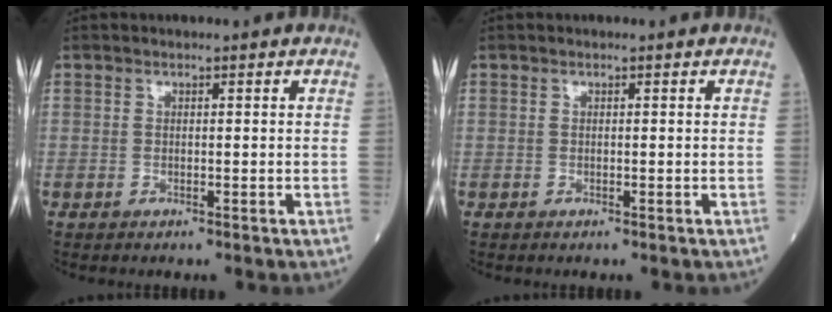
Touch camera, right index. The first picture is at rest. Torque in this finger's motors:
{"motor_torque": [0.01, 0.00, 0.00, -0.01]}